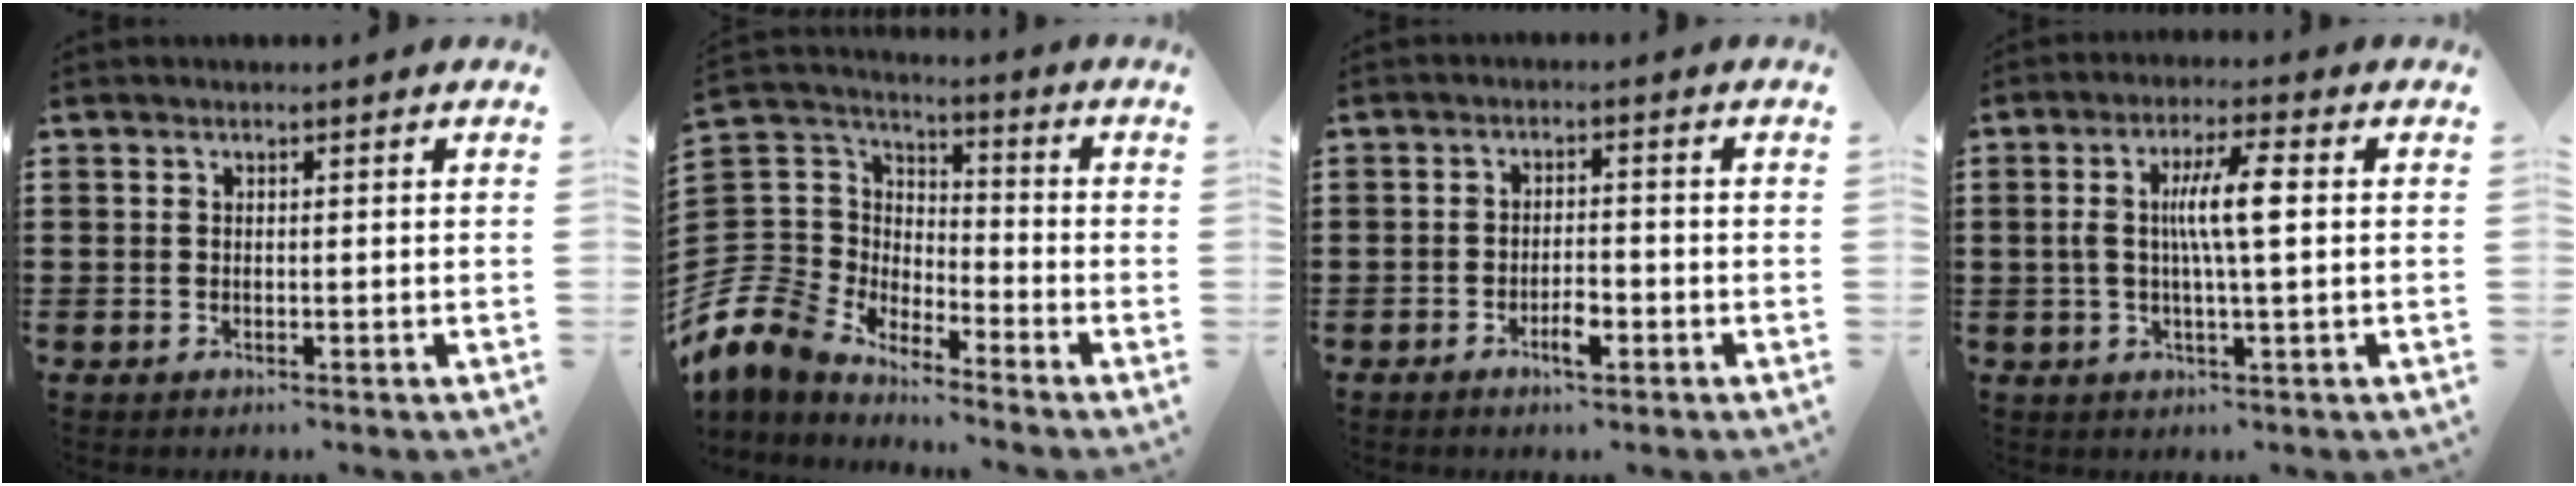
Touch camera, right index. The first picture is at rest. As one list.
[{"total": 7.5, "force": [-5.6, 4.9, 0.2], "torque": [-0.064, -0.012, -0.122]}, {"total": 3.3, "force": [-1.9, 1.0, 2.5], "torque": [-0.043, 0.002, -0.034]}, {"total": 7.4, "force": [0.6, 1.0, 7.3], "torque": [-0.144, -0.001, 0.002]}]